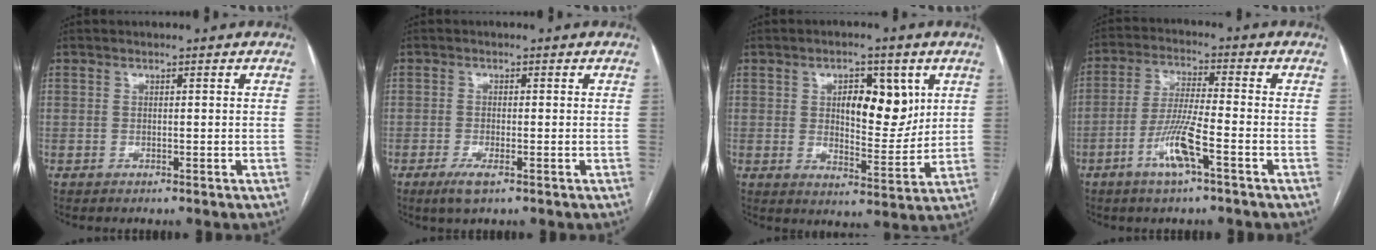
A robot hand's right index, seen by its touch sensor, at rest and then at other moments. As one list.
[{"total": 2.9, "force": [-1.6, 0.6, 2.4], "torque": [-0.047, -0.005, -0.029]}, {"total": 9.0, "force": [2.9, 4.1, 7.5], "torque": [-0.104, 0.006, 0.049]}, {"total": 8.1, "force": [-3.8, 0.3, 7.1], "torque": [-0.147, -0.005, -0.074]}]